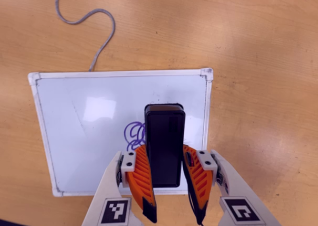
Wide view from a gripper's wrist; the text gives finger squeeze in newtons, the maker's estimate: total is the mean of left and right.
{"total": 7.5, "left": 5.9, "right": 9.0}